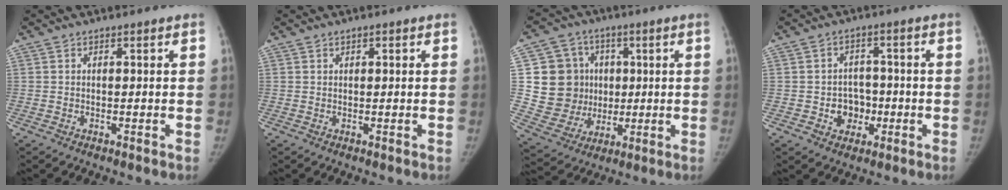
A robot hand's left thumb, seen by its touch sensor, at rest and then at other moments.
{"total": 0.8, "force": [0.3, 0.5, 0.4], "torque": [-0.002, 0.000, 0.004]}
{"total": 15.1, "force": [2.1, 13.8, 5.5], "torque": [-0.061, 0.008, 0.057]}
{"total": 6.2, "force": [-1.6, 5.3, 2.7], "torque": [-0.007, 0.017, -0.024]}